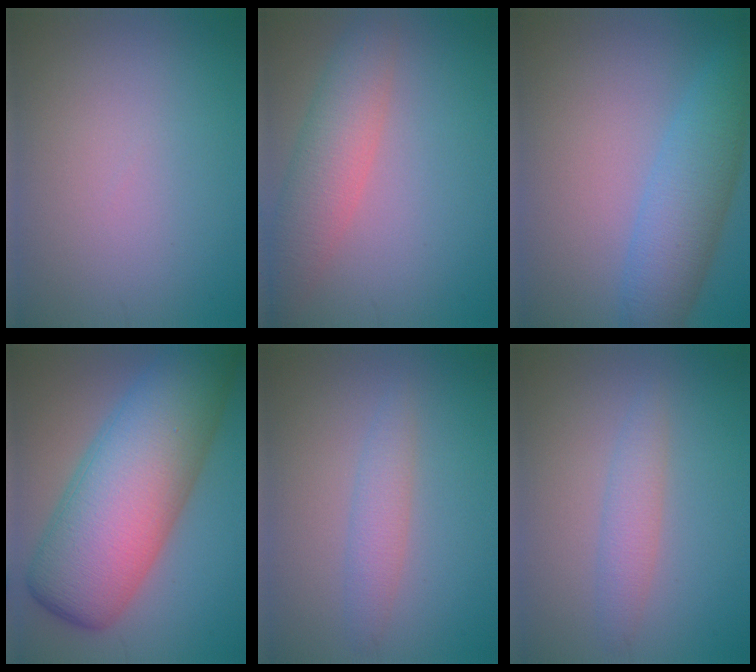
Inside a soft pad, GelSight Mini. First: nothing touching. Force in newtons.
{"total": 4.7, "press": 4.7, "slide": 0.3}
{"total": 5.4, "press": 5.4, "slide": 0.3}
{"total": 13.6, "press": 13.6, "slide": 0.4}
{"total": 2.1, "press": 2.1, "slide": 0.1}
{"total": 2.1, "press": 2.1, "slide": 0.1}